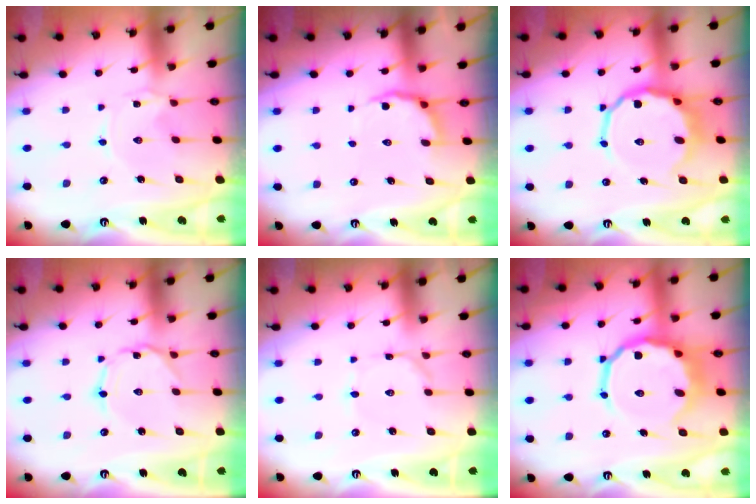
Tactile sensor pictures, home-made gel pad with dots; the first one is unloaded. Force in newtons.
{"total": 4.5, "press": 3.7, "slide": 2.6}
{"total": 11.2, "press": 10.8, "slide": 3.0}
{"total": 1.0, "press": 0.9, "slide": 0.3}
{"total": 1.6, "press": 1.6, "slide": 0.1}
{"total": 14.3, "press": 13.8, "slide": 3.5}